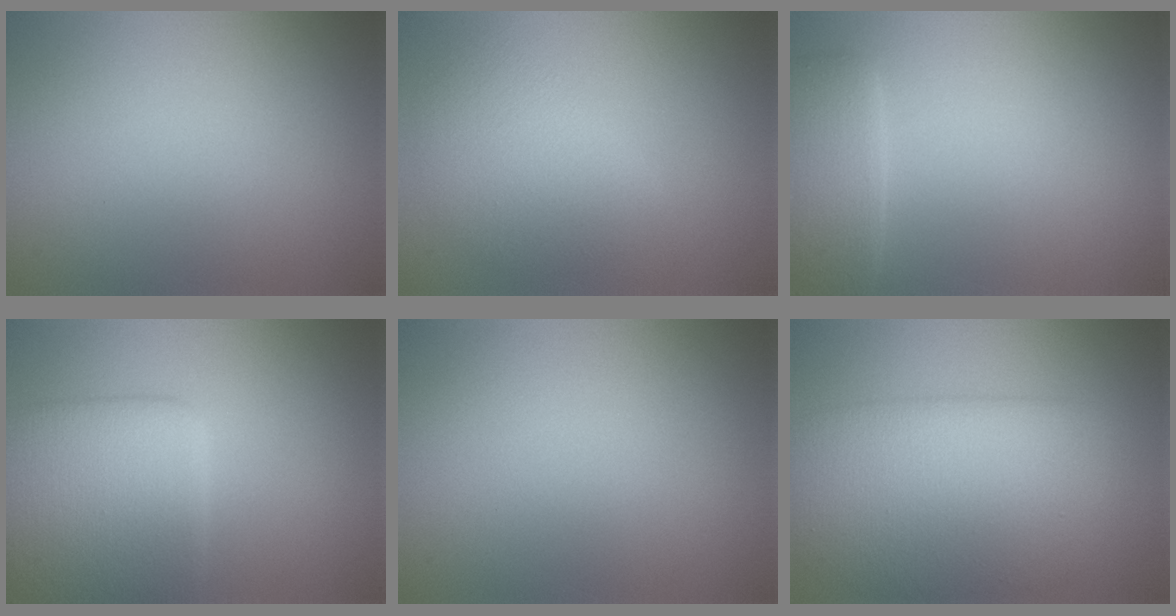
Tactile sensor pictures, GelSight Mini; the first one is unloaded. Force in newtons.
{"total": 3.9, "press": 3.9, "slide": 0.1}
{"total": 2.4, "press": 1.7, "slide": 1.7}
{"total": 7.7, "press": 7.7, "slide": 0.3}
{"total": 0.0}
{"total": 7.9, "press": 7.9, "slide": 0.1}